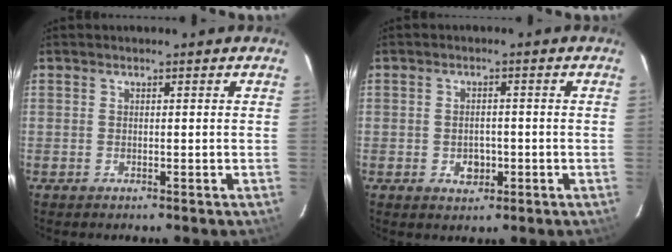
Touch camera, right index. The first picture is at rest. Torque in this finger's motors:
{"motor_torque": [-0.04, 0.01, 0.01, 0.00]}